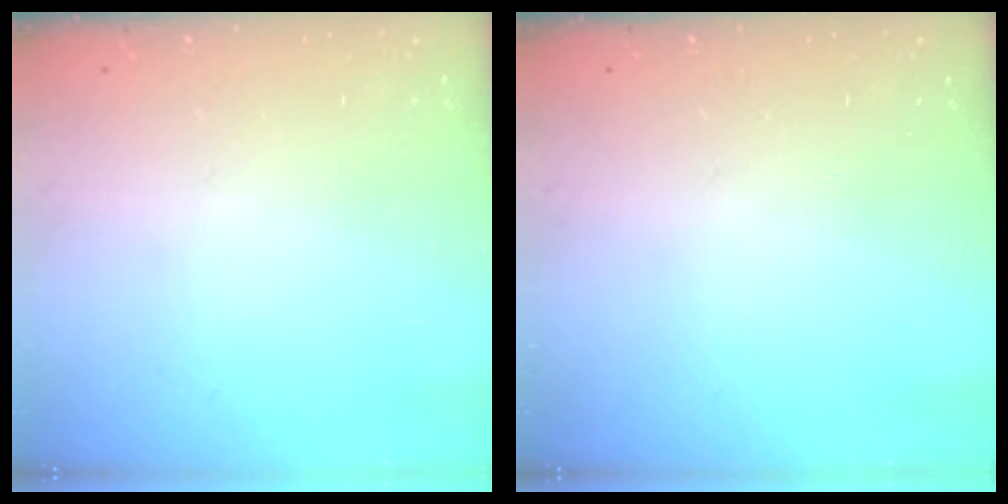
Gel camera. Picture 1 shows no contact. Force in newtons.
{"total": 0.0}